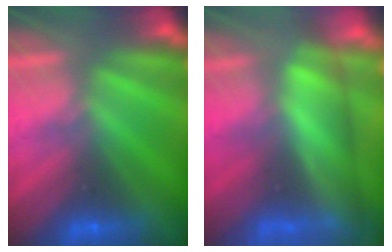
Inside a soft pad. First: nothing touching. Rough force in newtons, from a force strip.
{"total": 4.0}